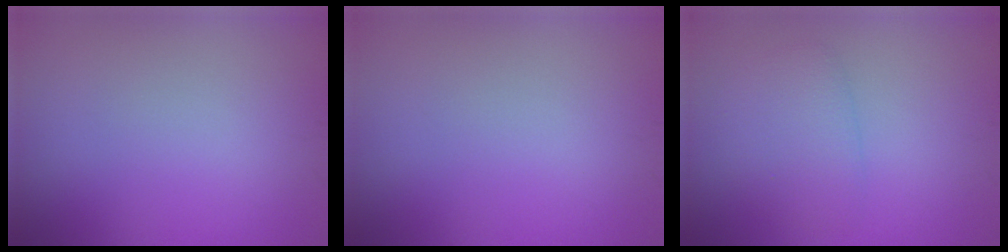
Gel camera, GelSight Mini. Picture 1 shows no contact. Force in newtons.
{"total": 0.0}
{"total": 2.9, "press": 2.9, "slide": 0.2}